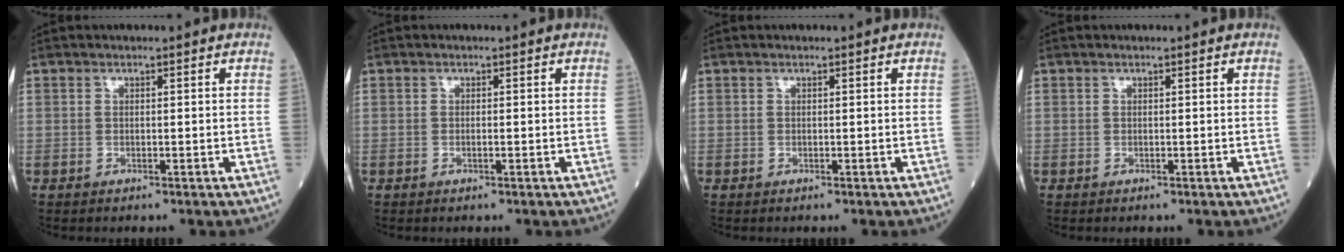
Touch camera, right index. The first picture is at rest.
{"total": 0.6, "force": [-0.2, 0.1, 0.5], "torque": [-0.012, 0.000, -0.002]}
{"total": 0.0}
{"total": 0.0}